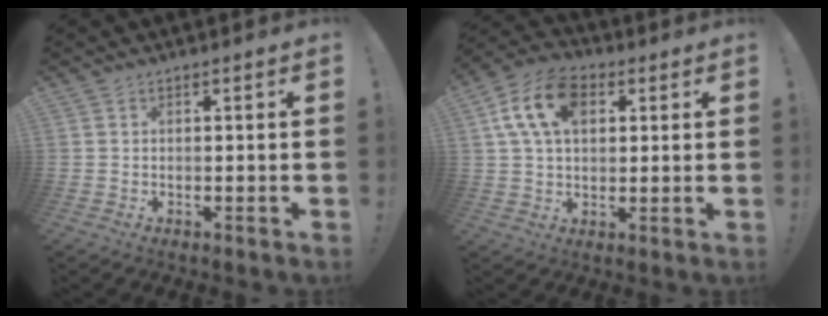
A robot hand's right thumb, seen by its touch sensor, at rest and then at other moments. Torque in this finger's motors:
{"motor_torque": [1.39, 2.53, 0.33, -0.01, 0.07]}